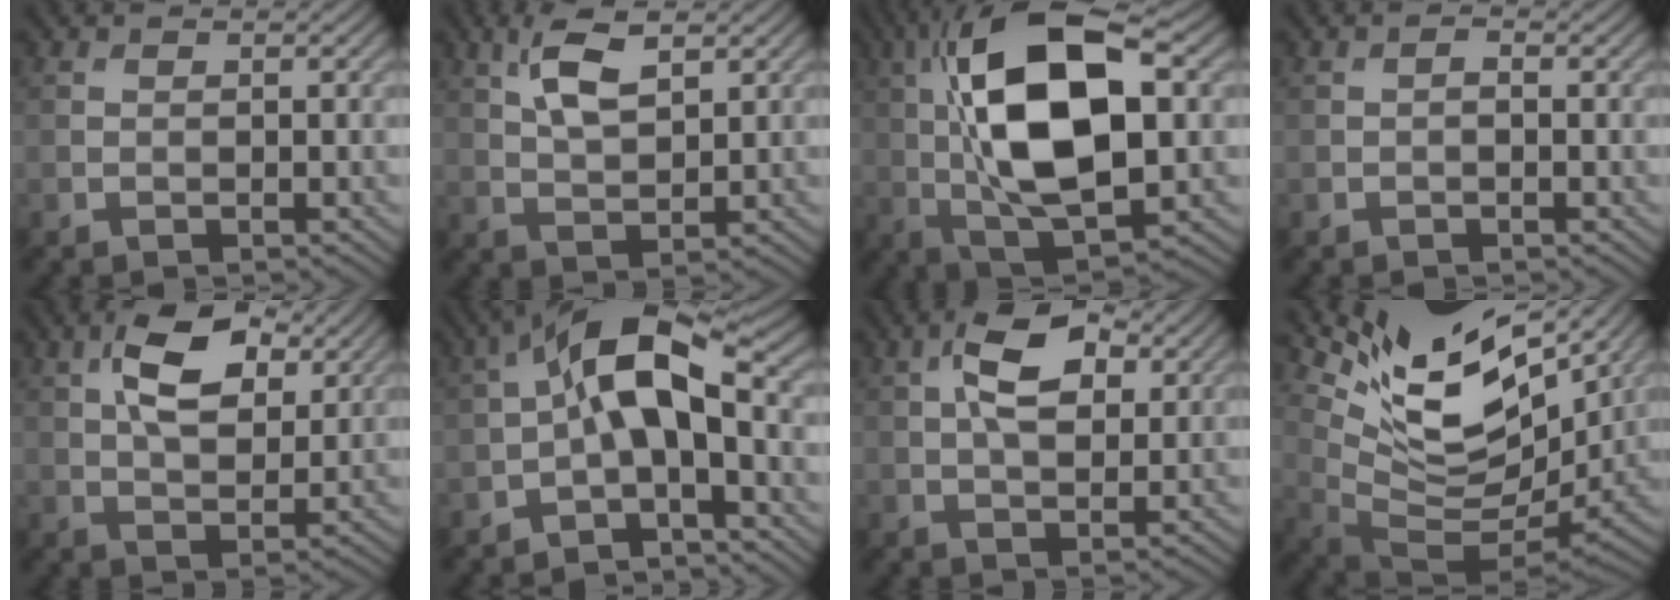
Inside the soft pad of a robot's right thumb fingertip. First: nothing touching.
{"total": 6.3, "force": [2.9, 2.6, 5.0], "torque": [-0.114, 0.002, 0.057]}
{"total": 17.1, "force": [2.1, 7.6, 15.2], "torque": [-0.283, 0.021, 0.023]}
{"total": 0.7, "force": [-0.2, 0.3, 0.6], "torque": [-0.011, 0.002, -0.003]}
{"total": 9.8, "force": [3.9, 5.1, 7.4], "torque": [-0.144, 0.011, 0.068]}
{"total": 9.5, "force": [-0.3, 3.8, 8.7], "torque": [-0.156, 0.027, -0.019]}
{"total": 8.3, "force": [2.7, 4.3, 6.6], "torque": [-0.125, 0.013, 0.040]}
{"total": 15.2, "force": [9.3, 5.5, 10.6], "torque": [-0.215, 0.001, 0.164]}